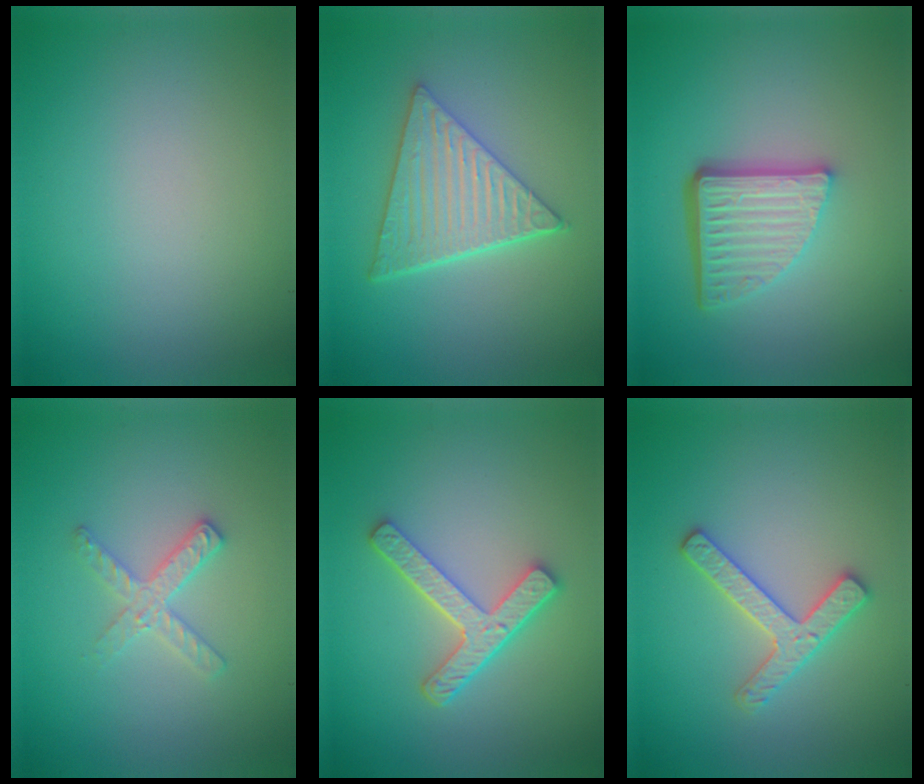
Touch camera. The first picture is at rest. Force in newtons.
{"total": 5.9, "press": 4.4, "slide": 4.0}
{"total": 5.7, "press": 3.8, "slide": 4.2}
{"total": 2.2, "press": 2.2, "slide": 0.3}
{"total": 4.3, "press": 3.3, "slide": 2.8}
{"total": 2.9, "press": 2.8, "slide": 0.6}